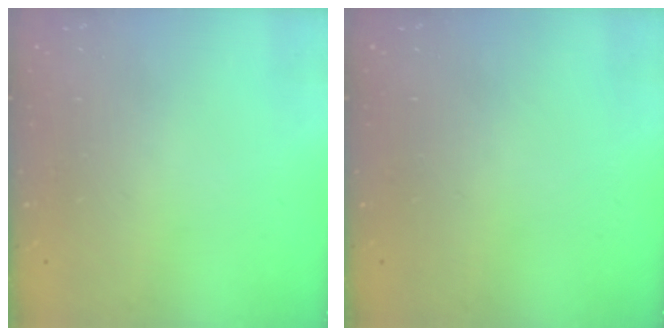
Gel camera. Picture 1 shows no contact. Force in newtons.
{"total": 0.0}